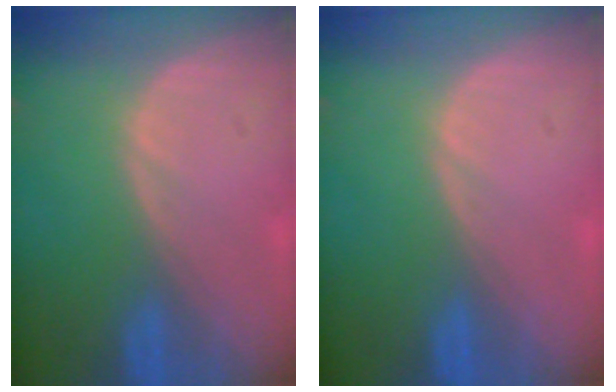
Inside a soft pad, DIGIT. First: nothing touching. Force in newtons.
{"total": 0.0}